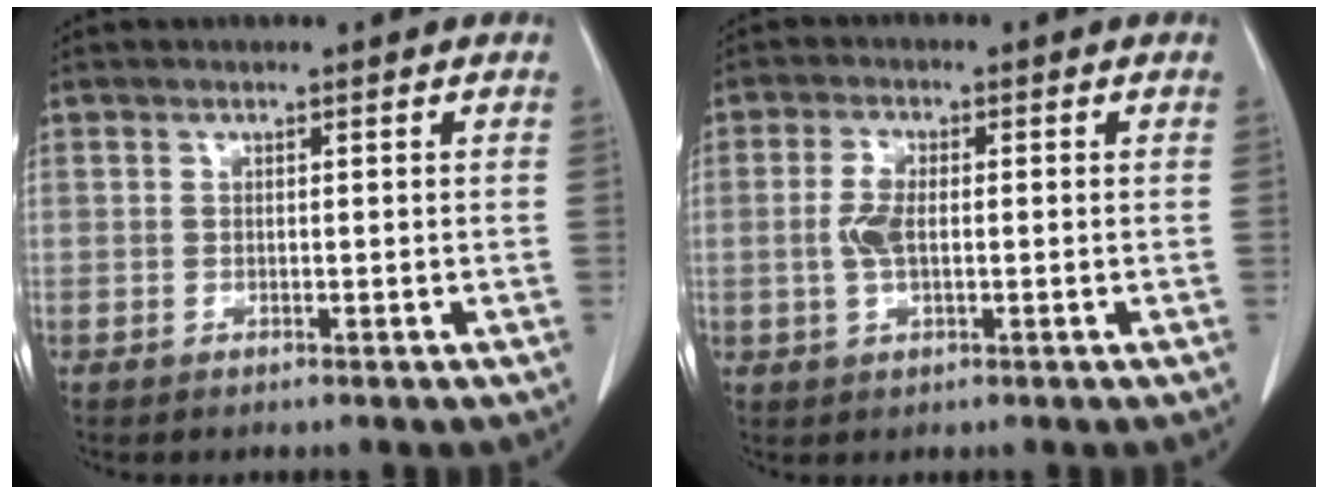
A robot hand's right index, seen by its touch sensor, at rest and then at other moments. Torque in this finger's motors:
{"motor_torque": [0.08, 0.00, 0.06, 0.05]}